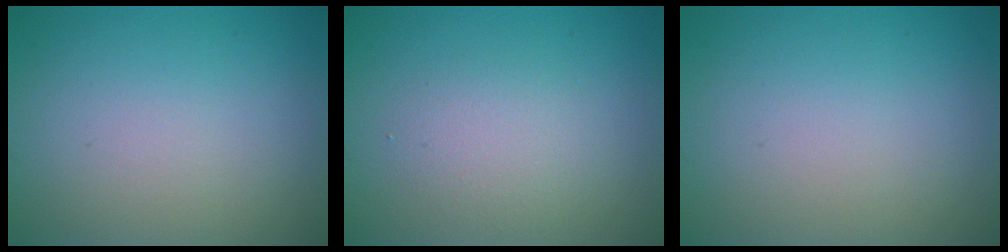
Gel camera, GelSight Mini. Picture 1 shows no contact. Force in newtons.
{"total": 2.2, "press": 2.2, "slide": 0.2}
{"total": 0.0}